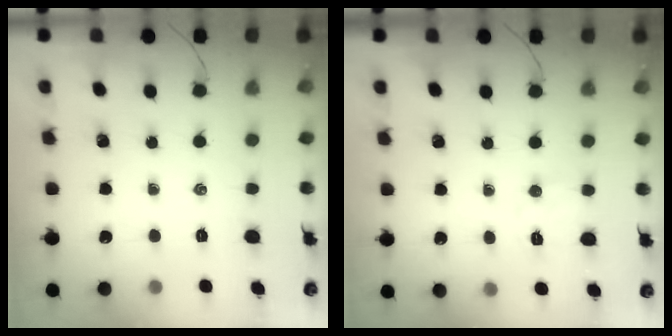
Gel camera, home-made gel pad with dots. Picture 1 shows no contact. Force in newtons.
{"total": 5.5, "press": 5.4, "slide": 1.3}